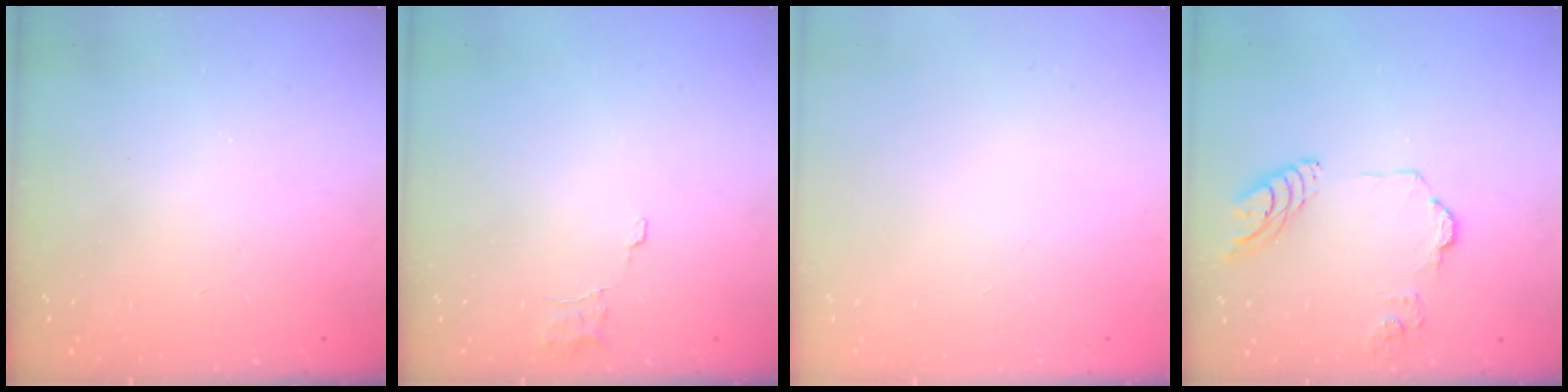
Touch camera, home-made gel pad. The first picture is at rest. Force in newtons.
{"total": 4.8, "press": 4.8, "slide": 0.3}
{"total": 0.0}
{"total": 11.4, "press": 11.3, "slide": 1.6}